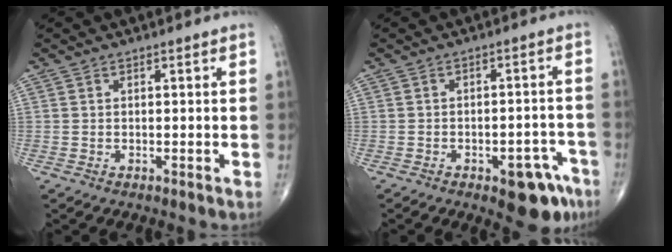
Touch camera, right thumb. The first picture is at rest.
{"total": 8.6, "force": [-4.9, 3.8, 6.0], "torque": [-0.048, 0.035, -0.056]}